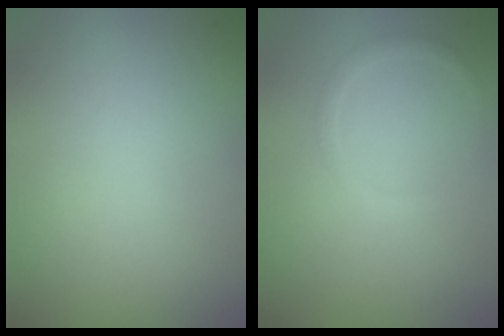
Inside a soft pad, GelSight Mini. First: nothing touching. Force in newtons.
{"total": 0.9, "press": 0.9, "slide": 0.1}